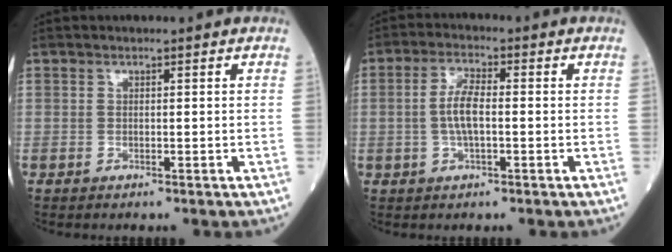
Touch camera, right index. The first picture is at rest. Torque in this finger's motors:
{"motor_torque": [0.98, -0.14, 0.28, 0.09]}